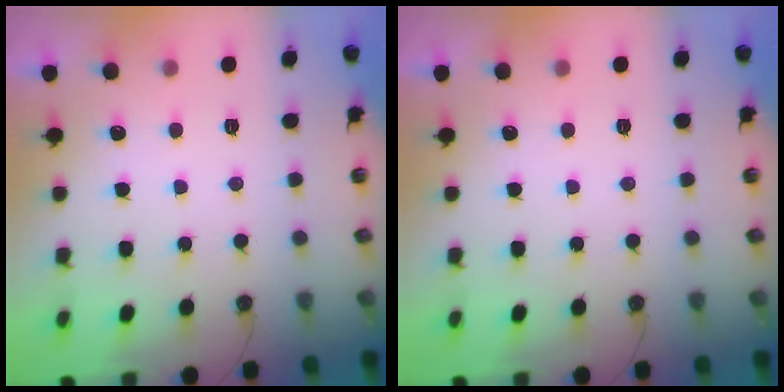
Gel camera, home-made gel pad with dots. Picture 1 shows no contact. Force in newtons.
{"total": 0.0}